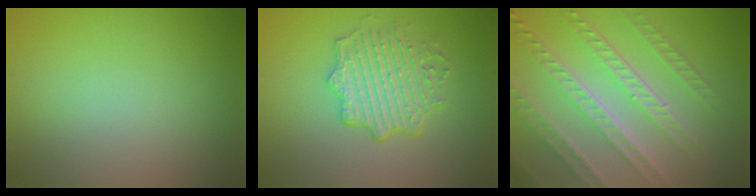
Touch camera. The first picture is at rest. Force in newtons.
{"total": 4.2, "press": 3.8, "slide": 1.7}
{"total": 8.2, "press": 5.7, "slide": 5.9}